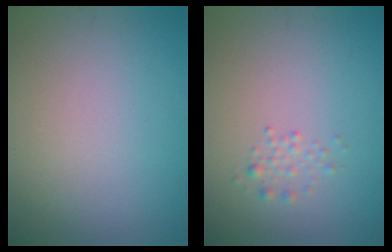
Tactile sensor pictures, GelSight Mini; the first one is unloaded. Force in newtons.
{"total": 1.0, "press": 1.0, "slide": 0.0}